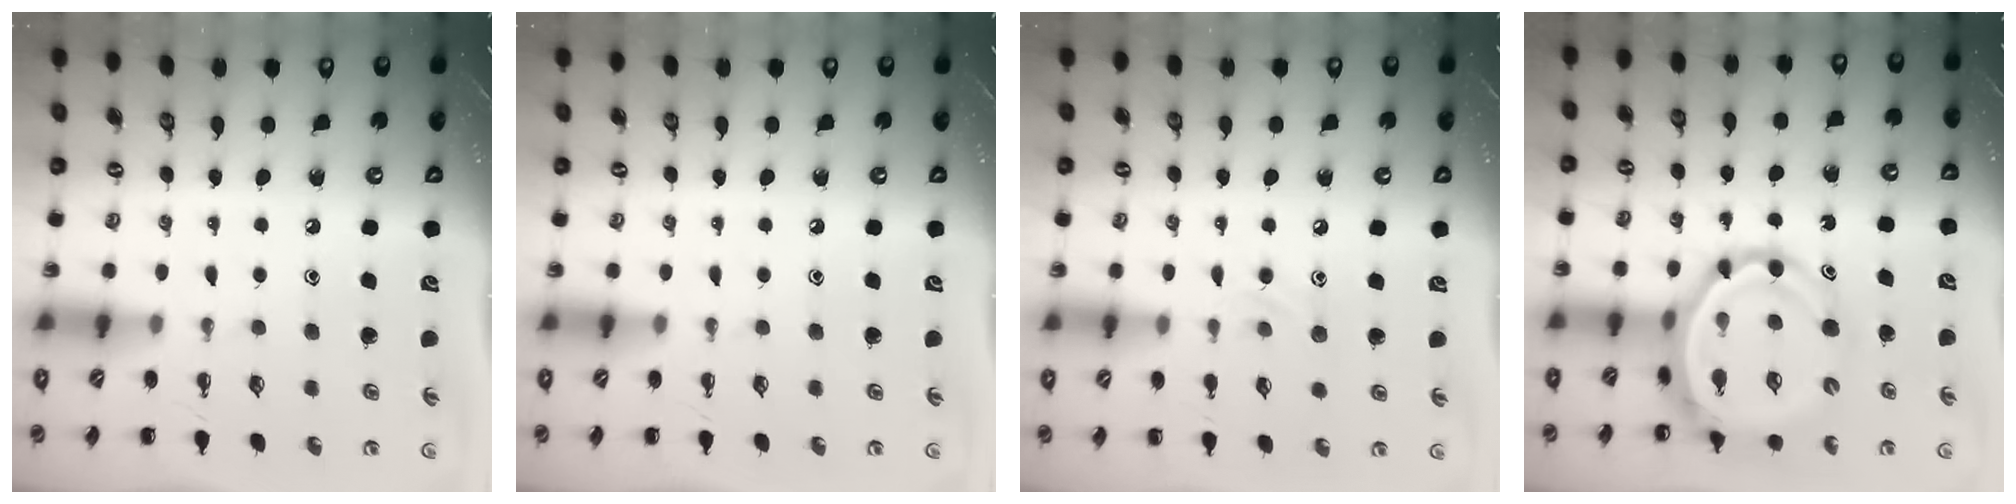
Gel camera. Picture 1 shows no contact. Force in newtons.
{"total": 0.0}
{"total": 6.0, "press": 5.8, "slide": 1.6}
{"total": 12.2, "press": 11.6, "slide": 3.7}